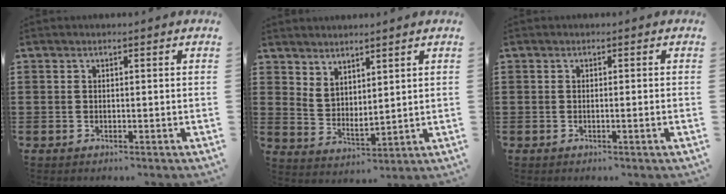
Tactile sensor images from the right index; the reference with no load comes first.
{"total": 3.5, "force": [3.4, 0.8, -0.2], "torque": [-0.009, -0.014, 0.064]}
{"total": 0.6, "force": [-0.2, -0.2, 0.5], "torque": [-0.008, -0.002, -0.004]}